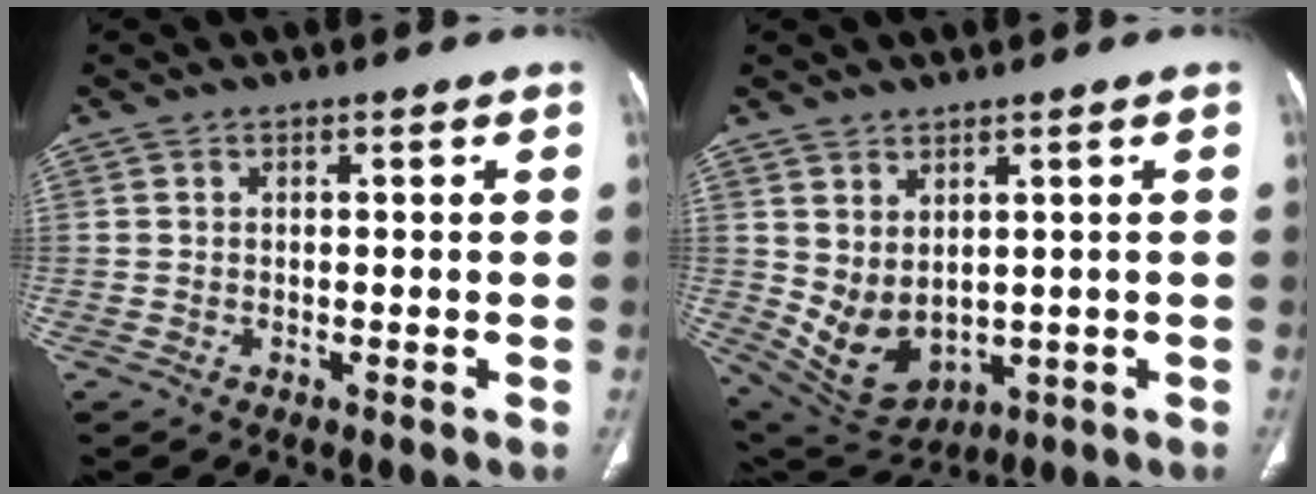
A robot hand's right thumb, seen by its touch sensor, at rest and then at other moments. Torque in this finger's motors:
{"motor_torque": [-0.73, 0.67, 0.51, 0.78, 0.13]}